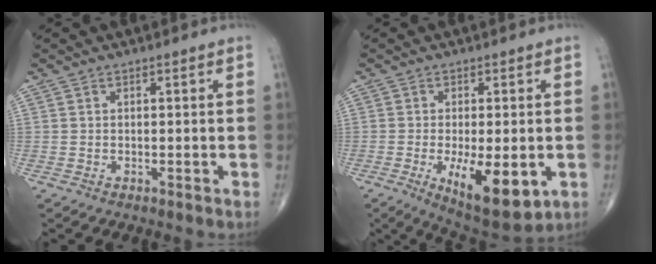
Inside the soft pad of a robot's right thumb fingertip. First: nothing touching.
{"total": 12.3, "force": [-3.4, 4.7, 10.8], "torque": [-0.160, -0.019, -0.040]}